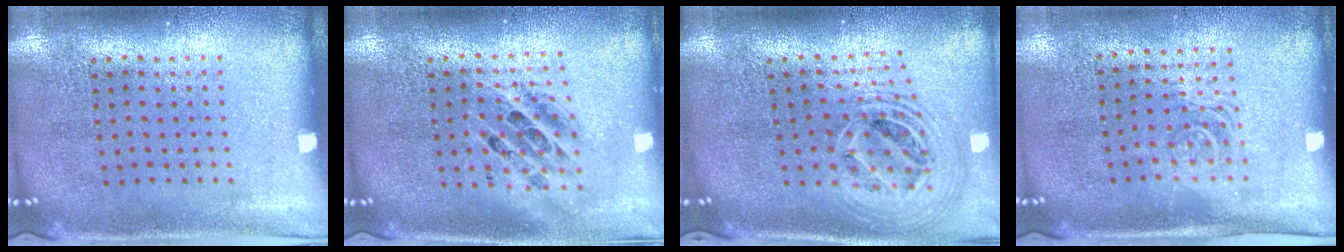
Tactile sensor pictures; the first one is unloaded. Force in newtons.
{"total": 1.7, "press": 1.4, "slide": 1.0}
{"total": 2.5, "press": 1.8, "slide": 1.7}
{"total": 1.5, "press": 1.2, "slide": 0.9}